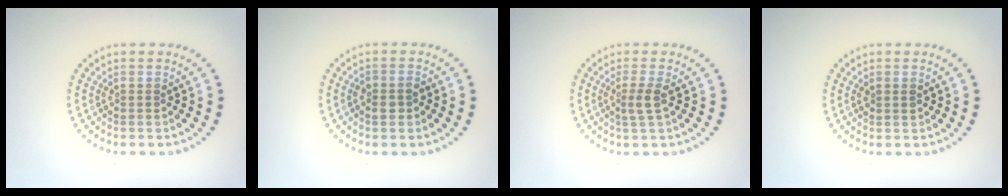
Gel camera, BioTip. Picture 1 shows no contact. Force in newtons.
{"total": 1.5, "press": 1.4, "slide": 0.5}
{"total": 1.7, "press": 1.4, "slide": 1.0}
{"total": 0.9, "press": 0.8, "slide": 0.2}